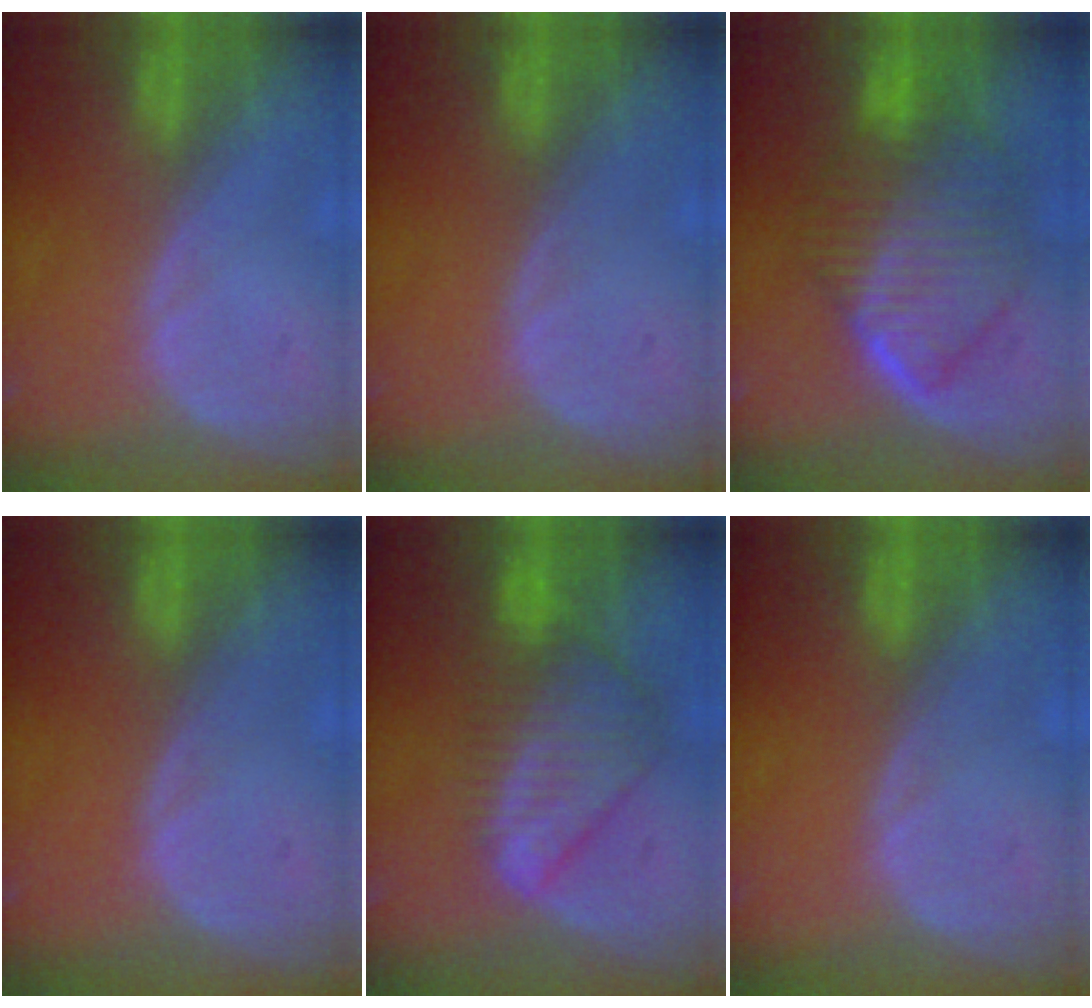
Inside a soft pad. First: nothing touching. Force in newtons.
{"total": 0.0}
{"total": 10.0, "press": 9.9, "slide": 0.8}
{"total": 0.0}
{"total": 8.7, "press": 7.6, "slide": 4.3}
{"total": 0.0}